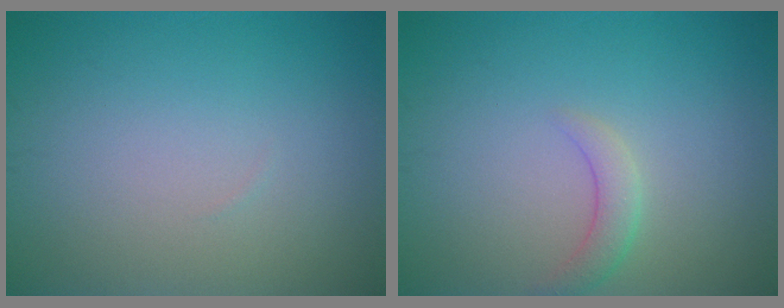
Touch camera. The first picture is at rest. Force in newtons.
{"total": 1.8, "press": 1.8, "slide": 0.1}